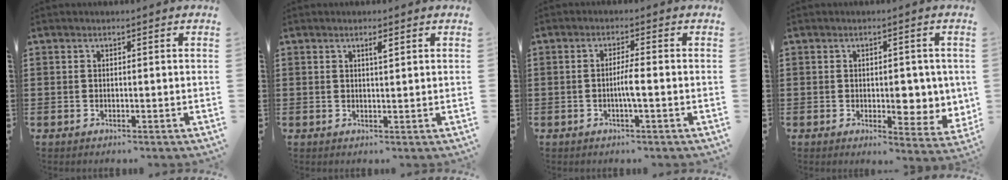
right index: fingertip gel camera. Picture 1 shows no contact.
{"total": 1.3, "force": [0.7, 0.2, 1.1], "torque": [-0.022, 0.002, 0.011]}
{"total": 2.9, "force": [-0.6, 0.1, 2.8], "torque": [-0.051, -0.002, -0.013]}
{"total": 5.0, "force": [0.1, 3.0, 4.0], "torque": [-0.046, -0.003, -0.004]}